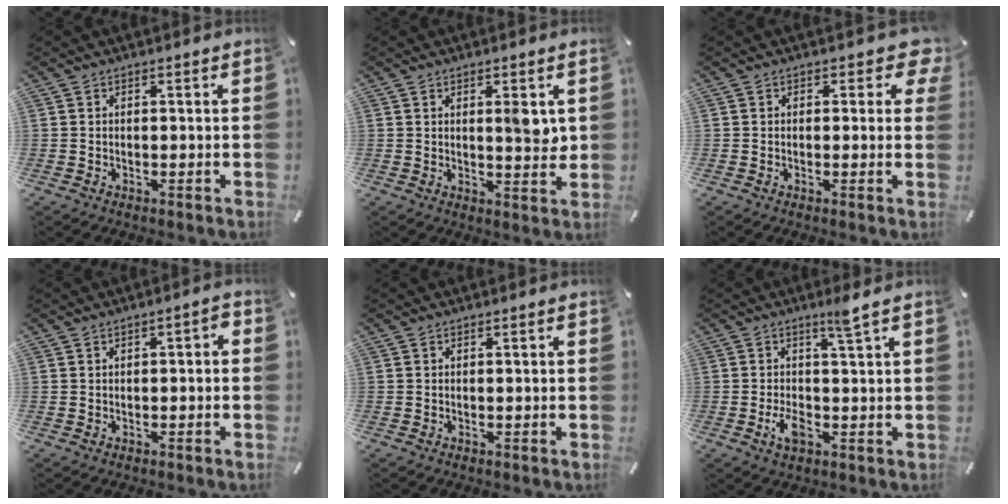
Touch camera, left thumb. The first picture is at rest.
{"total": 5.7, "force": [1.9, 1.9, 5.1], "torque": [-0.071, -0.011, 0.025]}
{"total": 4.7, "force": [1.8, 2.9, 3.2], "torque": [-0.027, -0.005, 0.024]}
{"total": 2.3, "force": [-0.3, 1.1, 1.9], "torque": [-0.034, 0.008, -0.008]}
{"total": 0.0}
{"total": 6.0, "force": [0.7, 1.5, 5.8], "torque": [-0.096, -0.007, 0.008]}